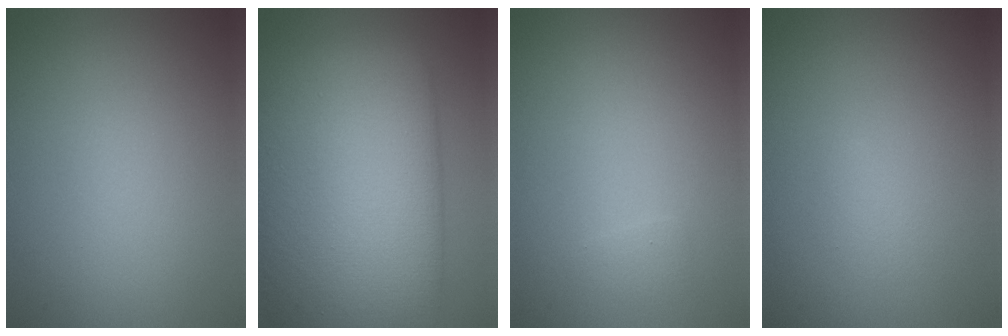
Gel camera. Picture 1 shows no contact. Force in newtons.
{"total": 12.1, "press": 12.1, "slide": 0.3}
{"total": 0.5, "press": 0.5, "slide": 0.0}
{"total": 0.8, "press": 0.8, "slide": 0.0}